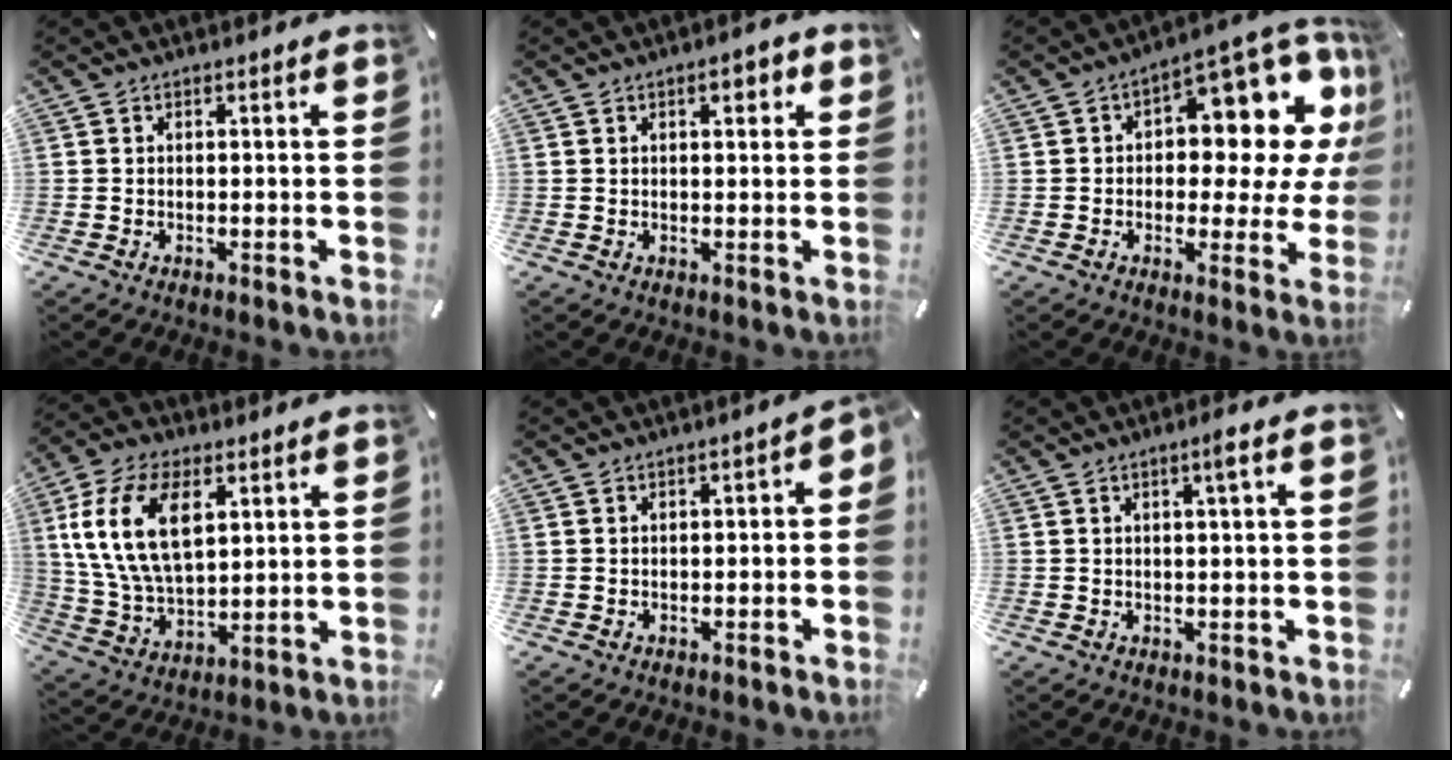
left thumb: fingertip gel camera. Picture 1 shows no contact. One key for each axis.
{"total": 3.4, "fx": 1.5, "fy": 1.5, "fz": 2.7, "tx": -0.033, "ty": -0.001, "tz": 0.019}
{"total": 13.8, "fx": 6.2, "fy": 6.9, "fz": 10.2, "tx": -0.117, "ty": -0.066, "tz": 0.095}
{"total": 15.6, "fx": 5.3, "fy": 9.2, "fz": 11.5, "tx": -0.266, "ty": -0.004, "tz": 0.092}
{"total": 2.2, "fx": -1.0, "fy": 1.1, "fz": 1.7, "tx": -0.029, "ty": 0.008, "tz": -0.019}
{"total": 2.6, "fx": 0.9, "fy": 0.0, "fz": 2.5, "tx": -0.041, "ty": -0.002, "tz": 0.011}